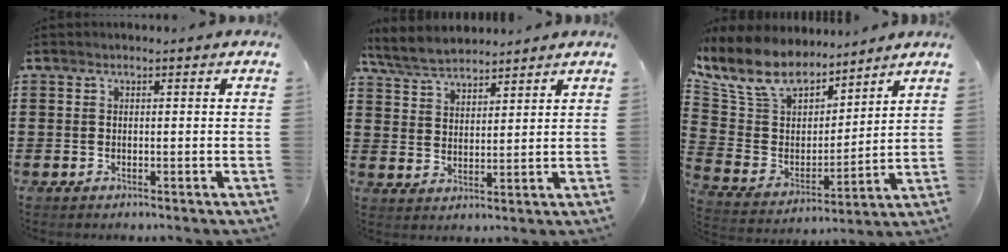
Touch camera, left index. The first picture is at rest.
{"total": 5.5, "force": [5.1, 1.3, 1.4], "torque": [-0.047, -0.008, 0.095]}
{"total": 10.7, "force": [9.0, 4.5, 3.6], "torque": [-0.125, -0.052, 0.165]}